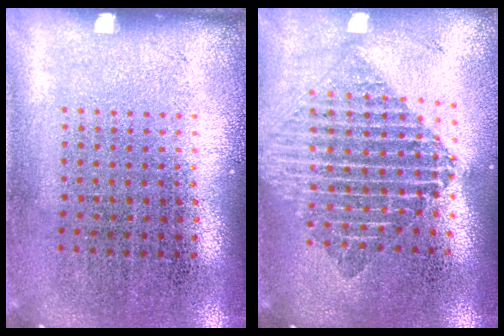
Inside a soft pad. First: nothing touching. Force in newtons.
{"total": 1.9, "press": 1.6, "slide": 1.1}